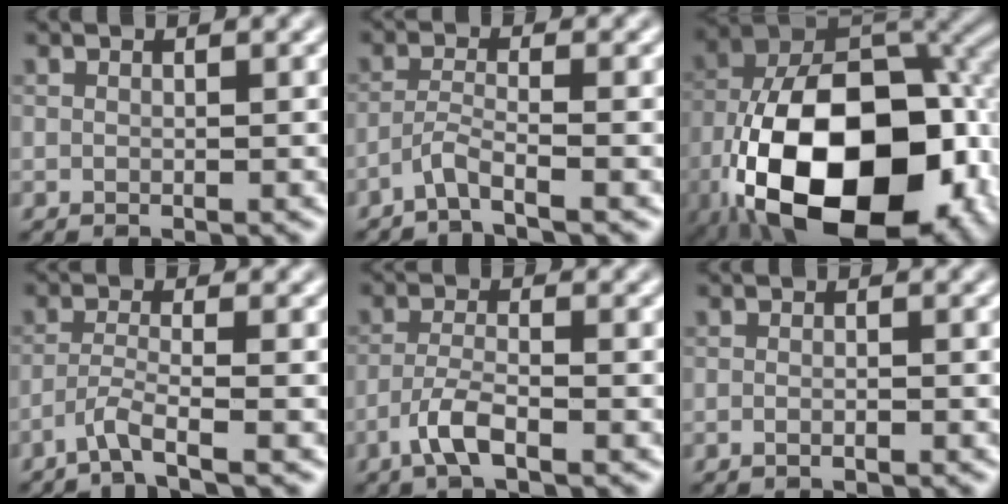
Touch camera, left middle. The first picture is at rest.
{"total": 2.4, "force": [-1.8, 0.0, 1.6], "torque": [-0.033, 0.003, -0.046]}
{"total": 19.9, "force": [-7.0, 11.8, 14.5], "torque": [-0.263, -0.030, -0.098]}
{"total": 2.7, "force": [-1.9, 0.1, 2.0], "torque": [-0.036, 0.001, -0.051]}
{"total": 3.0, "force": [-1.8, 0.7, 2.3], "torque": [-0.050, 0.004, -0.042]}
{"total": 0.8, "force": [-0.4, 0.2, 0.6], "torque": [-0.011, -0.003, -0.007]}